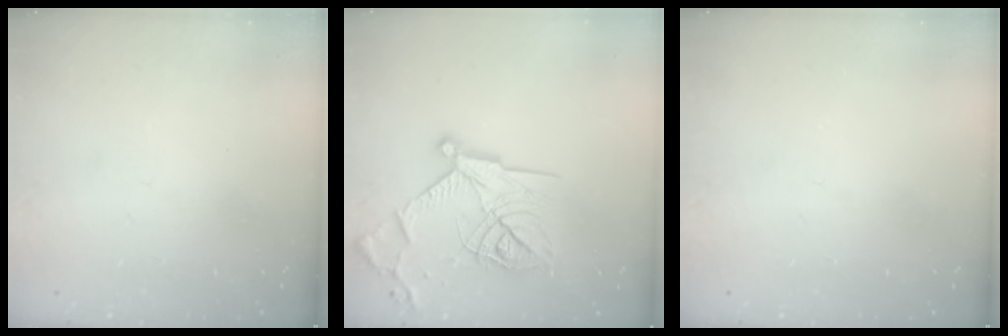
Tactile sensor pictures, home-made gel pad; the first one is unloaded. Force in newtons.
{"total": 19.8, "press": 19.7, "slide": 1.2}
{"total": 0.0}